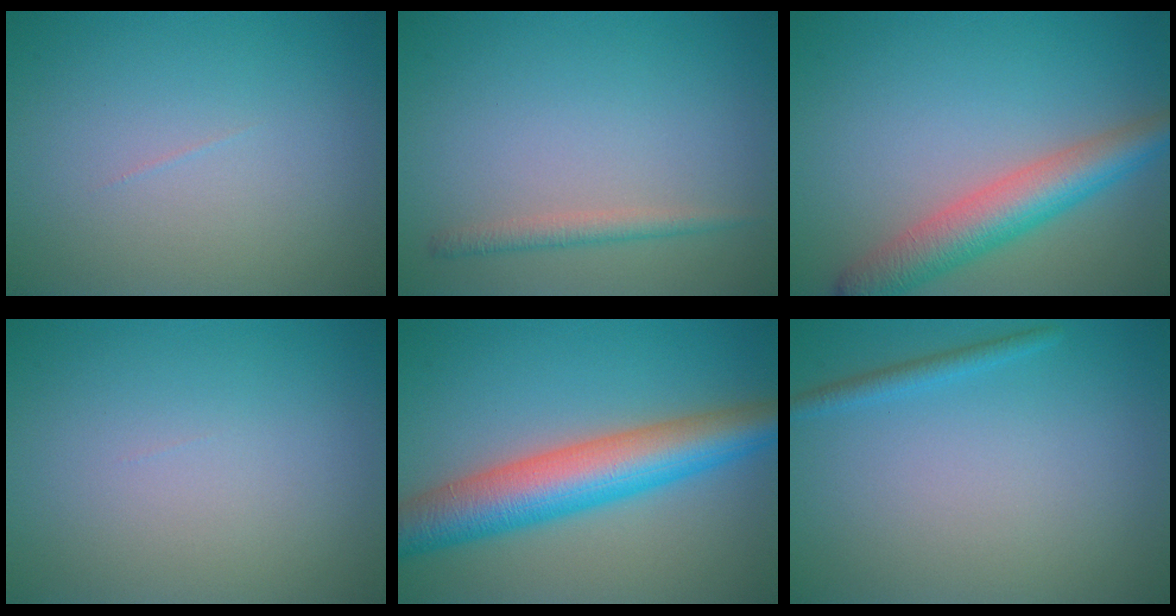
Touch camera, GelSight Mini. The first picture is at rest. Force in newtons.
{"total": 1.6, "press": 1.6, "slide": 0.0}
{"total": 5.6, "press": 5.6, "slide": 0.1}
{"total": 0.0}
{"total": 8.6, "press": 8.6, "slide": 0.0}
{"total": 1.3, "press": 1.3, "slide": 0.0}